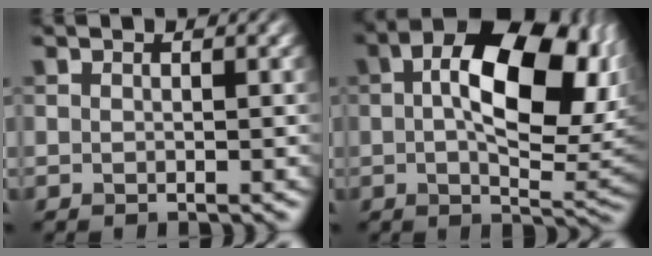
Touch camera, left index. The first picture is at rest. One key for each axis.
{"total": 14.4, "fx": 2.7, "fy": 6.8, "fz": 12.4, "tx": -0.171, "ty": 0.012, "tz": 0.037}